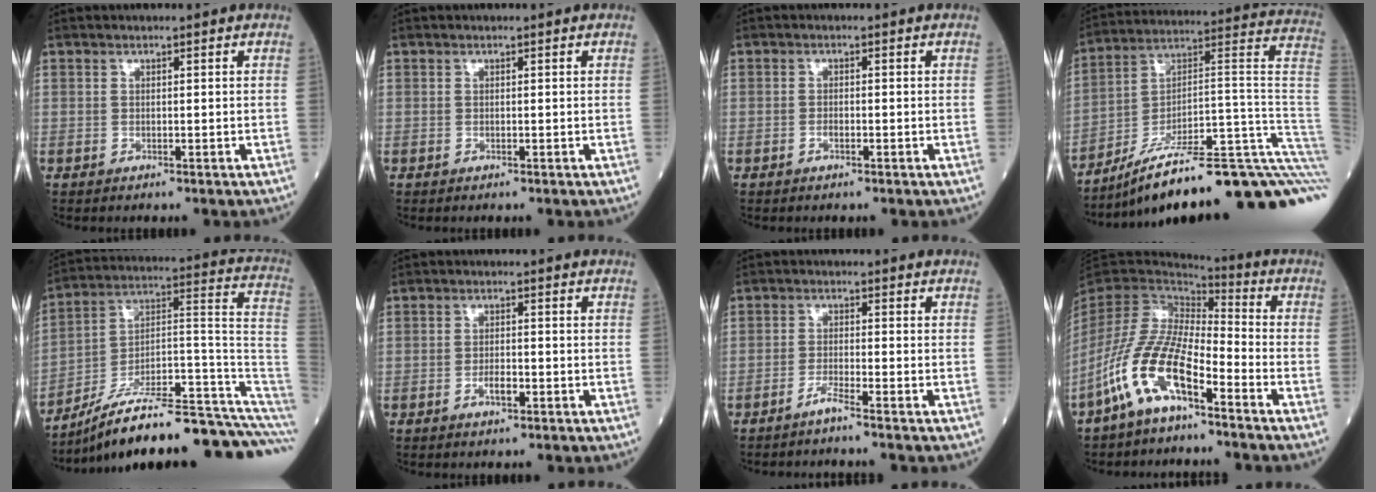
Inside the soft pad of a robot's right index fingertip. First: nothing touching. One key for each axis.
{"total": 0.0}
{"total": 1.1, "fx": -0.5, "fy": 0.4, "fz": 0.9, "tx": -0.016, "ty": 0.002, "tz": -0.009}
{"total": 31.3, "fx": -22.3, "fy": 1.6, "fz": 21.9, "tx": -0.176, "ty": 0.019, "tz": -0.329}
{"total": 25.0, "fx": -20.6, "fy": 1.2, "fz": 14.1, "tx": -0.124, "ty": 0.040, "tz": -0.317}
{"total": 2.3, "fx": -1.1, "fy": 0.7, "fz": 1.9, "tx": -0.031, "ty": 0.003, "tz": -0.017}
{"total": 2.3, "fx": -1.9, "fy": -0.6, "fz": 1.1, "tx": -0.026, "ty": -0.001, "tz": -0.041}
{"total": 12.3, "fx": -6.9, "fy": 3.6, "fz": 9.4, "tx": -0.208, "ty": -0.002, "tz": -0.139}